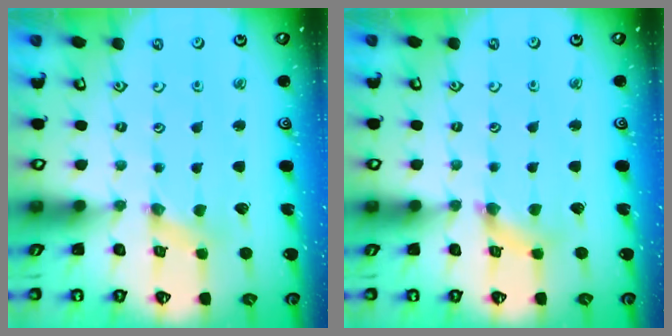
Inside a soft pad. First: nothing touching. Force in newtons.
{"total": 2.9, "press": 2.9, "slide": 0.3}